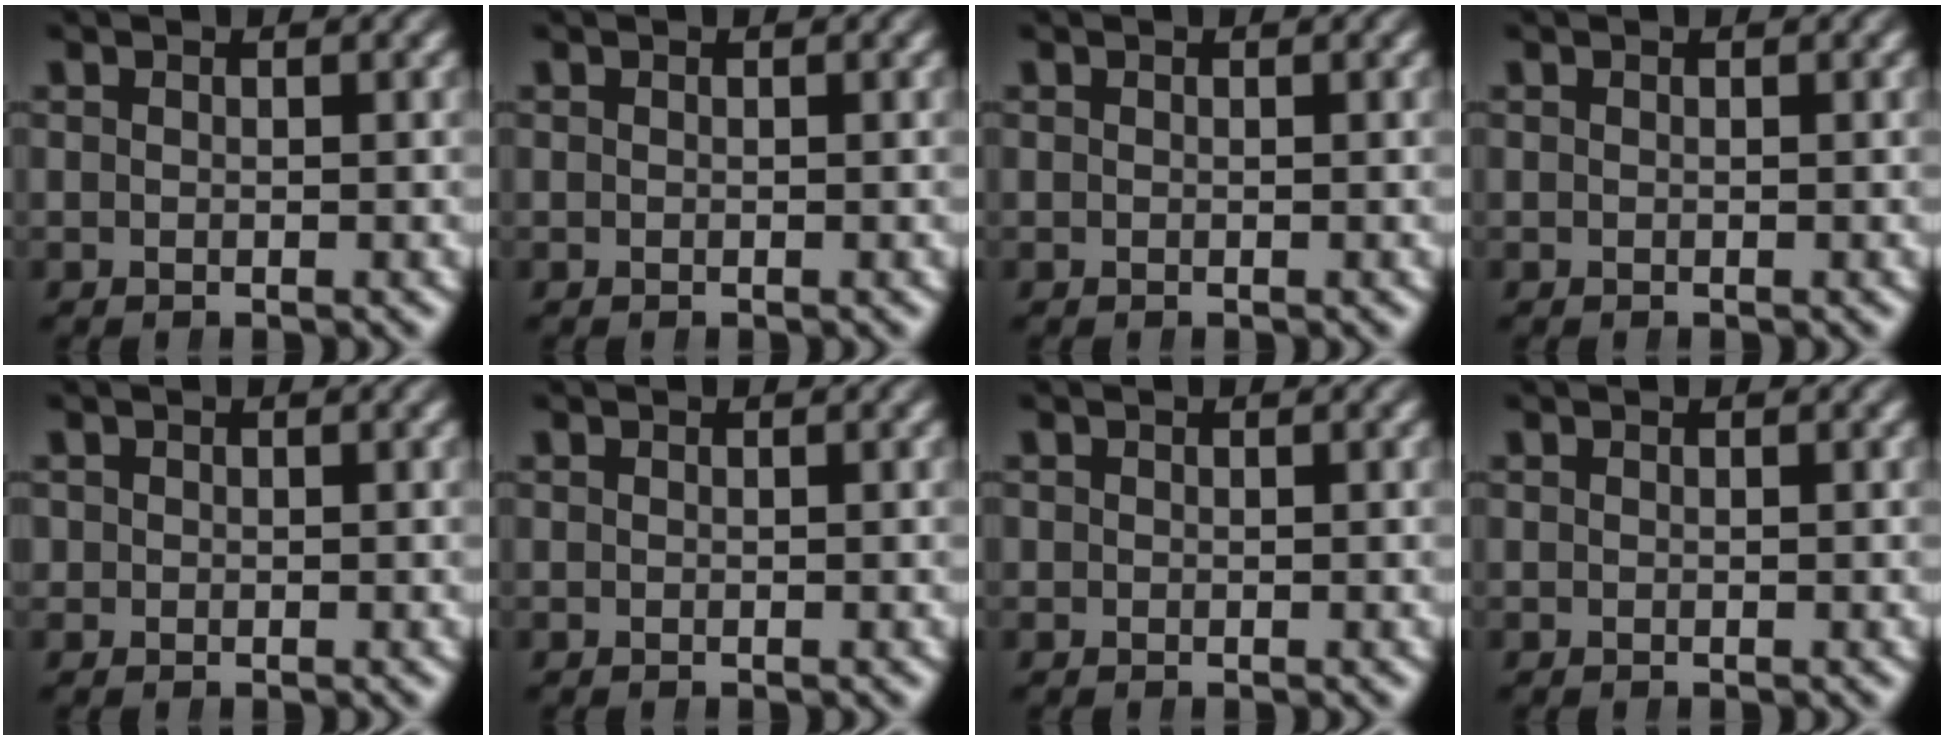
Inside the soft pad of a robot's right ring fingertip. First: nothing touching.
{"total": 0.0}
{"total": 0.0}
{"total": 0.0}
{"total": 0.6, "force": [0.2, 0.5, 0.0], "torque": [0.000, -0.005, 0.006]}
{"total": 0.0}
{"total": 0.0}
{"total": 0.0}